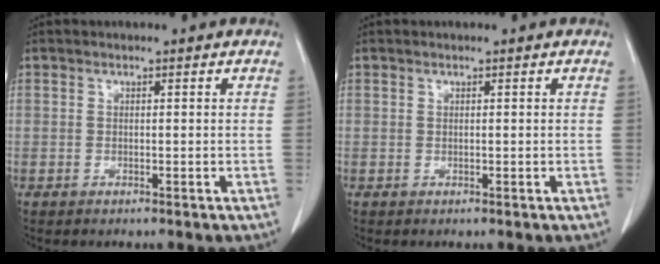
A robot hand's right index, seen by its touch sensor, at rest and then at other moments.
{"total": 0.0}